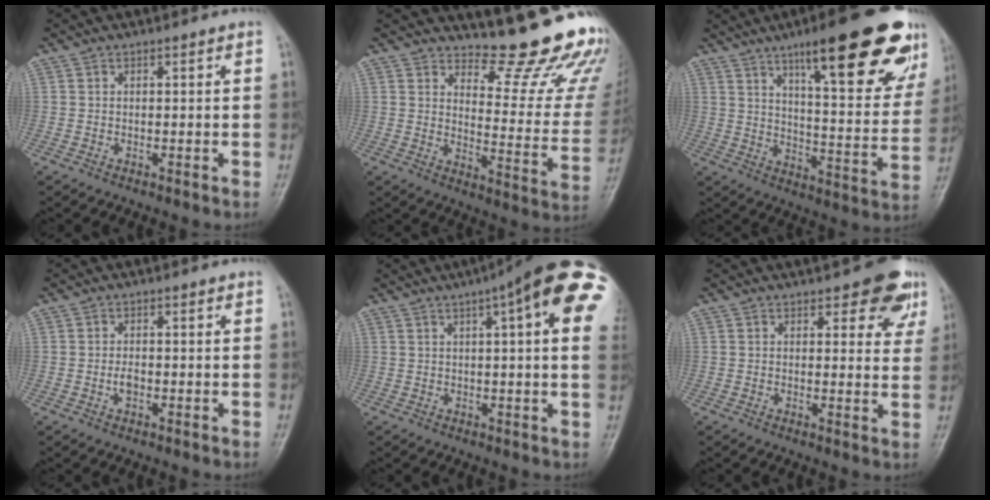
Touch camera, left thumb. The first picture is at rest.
{"total": 18.0, "force": [15.5, 4.0, 8.3], "torque": [-0.062, -0.165, 0.190]}
{"total": 26.2, "force": [15.4, 6.2, 20.2], "torque": [-0.247, -0.048, 0.220]}
{"total": 1.8, "force": [-0.5, 1.1, 1.3], "torque": [-0.021, 0.001, -0.011]}
{"total": 19.5, "force": [7.2, 4.2, 17.6], "torque": [-0.225, 0.020, 0.088]}
{"total": 7.9, "force": [5.1, 3.5, 4.8], "torque": [-0.020, -0.025, 0.054]}